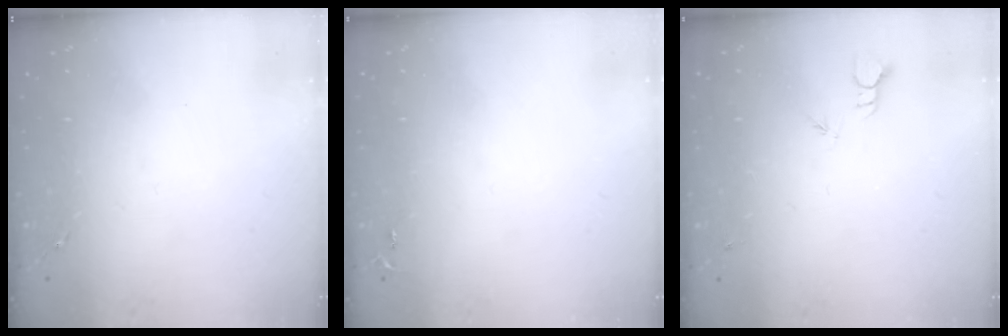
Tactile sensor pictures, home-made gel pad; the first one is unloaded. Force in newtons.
{"total": 2.5, "press": 2.5, "slide": 0.3}
{"total": 2.3, "press": 2.3, "slide": 0.1}